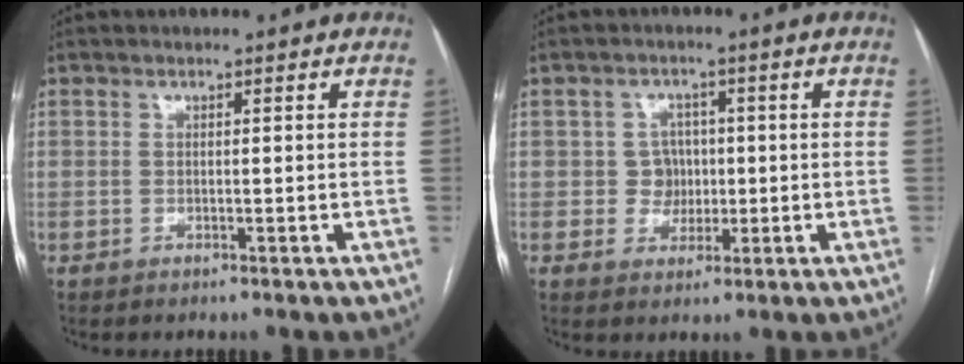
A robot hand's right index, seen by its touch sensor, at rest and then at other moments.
{"total": 3.7, "force": [0.0, 3.6, 0.8], "torque": [-0.003, 0.012, 0.004]}